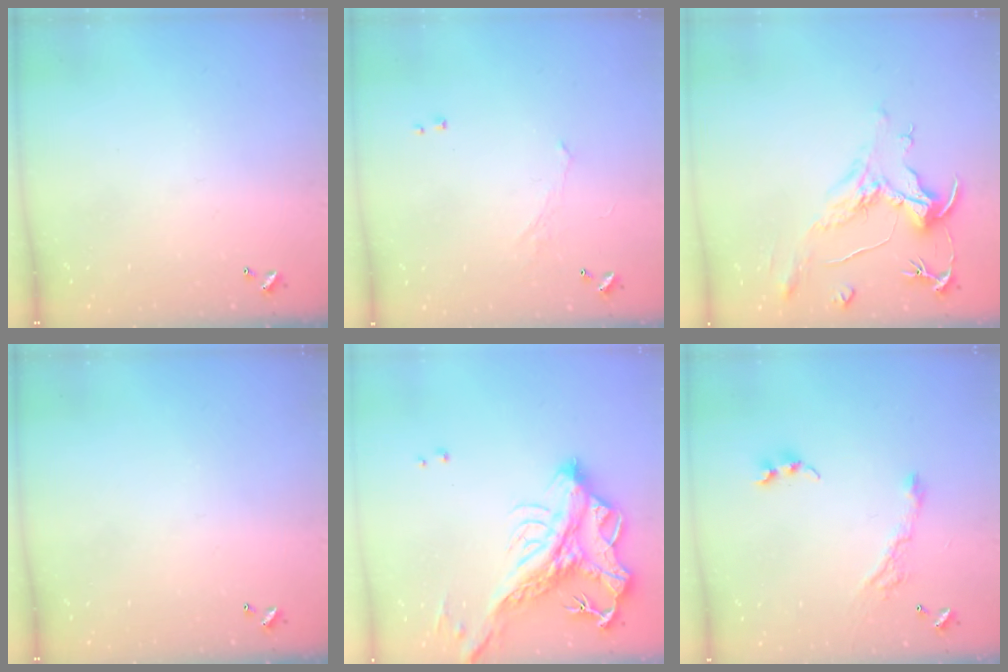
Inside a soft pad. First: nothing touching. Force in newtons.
{"total": 0.9, "press": 0.7, "slide": 0.5}
{"total": 2.1, "press": 1.6, "slide": 1.3}
{"total": 0.0}
{"total": 11.6, "press": 11.4, "slide": 2.4}
{"total": 5.7, "press": 5.6, "slide": 0.9}